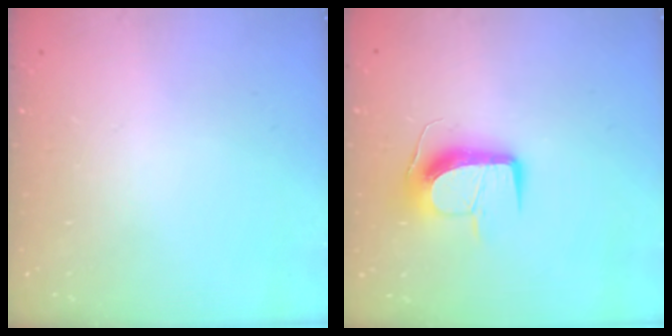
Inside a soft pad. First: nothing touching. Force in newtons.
{"total": 12.7, "press": 12.7, "slide": 0.5}